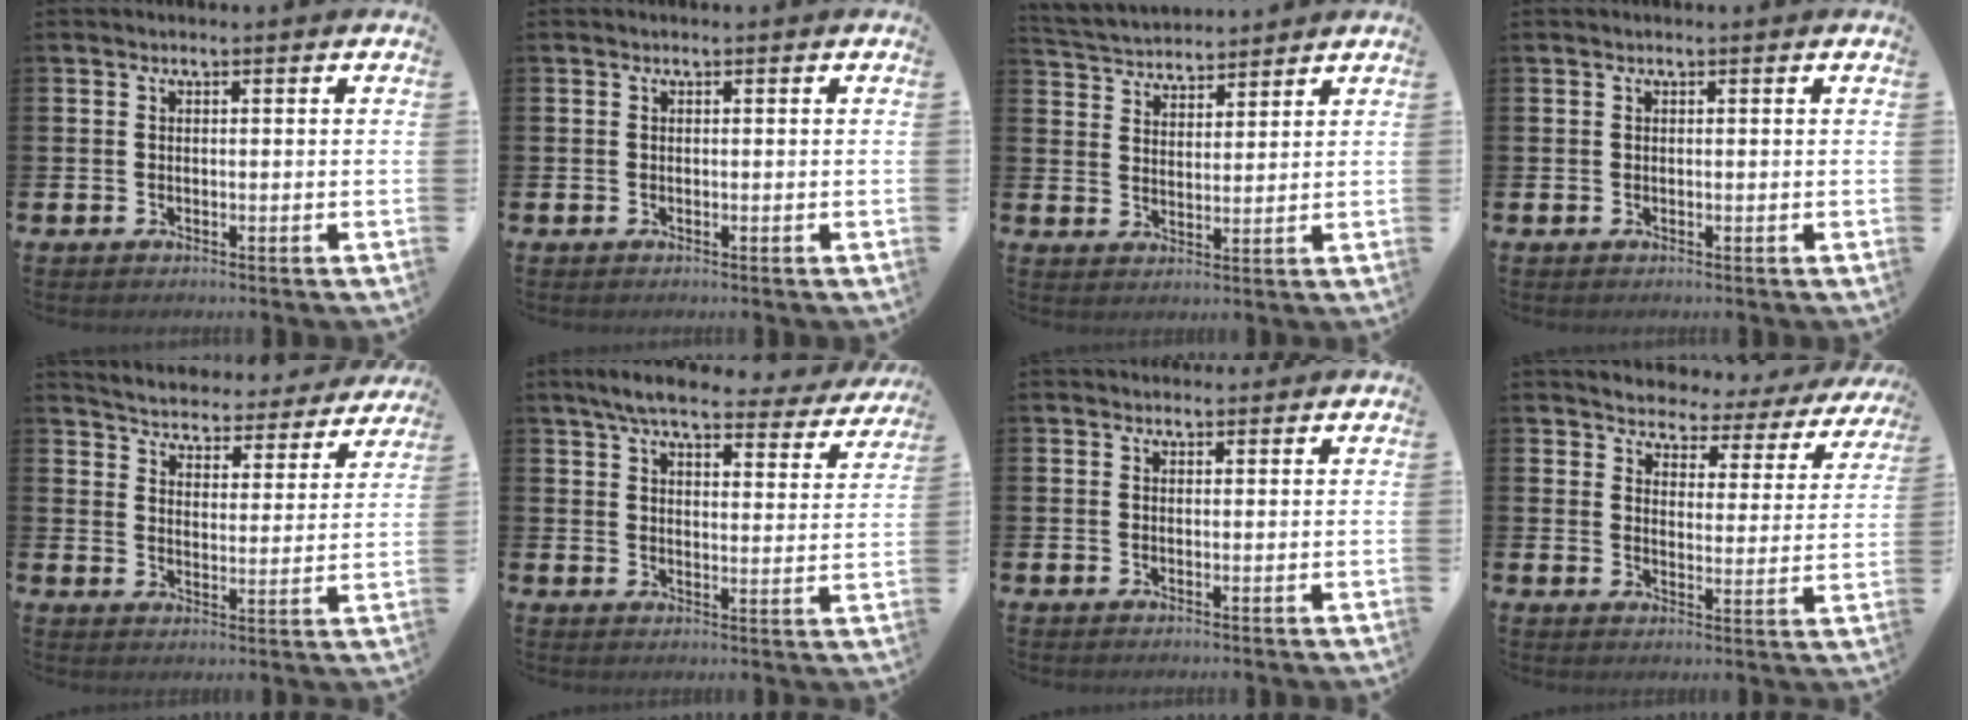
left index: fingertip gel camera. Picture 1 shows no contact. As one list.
[{"total": 0.0}, {"total": 4.4, "force": [4.3, 1.0, -0.2], "torque": [-0.016, -0.025, 0.075]}, {"total": 0.0}, {"total": 4.7, "force": [4.6, 0.7, 0.1], "torque": [-0.021, -0.045, 0.074]}, {"total": 6.7, "force": [6.0, 0.8, 2.9], "torque": [-0.063, -0.030, 0.101]}, {"total": 0.9, "force": [0.9, 0.3, 0.1], "torque": [0.011, -0.001, 0.013]}, {"total": 3.2, "force": [3.0, 1.0, 0.0], "torque": [-0.024, -0.035, 0.044]}]